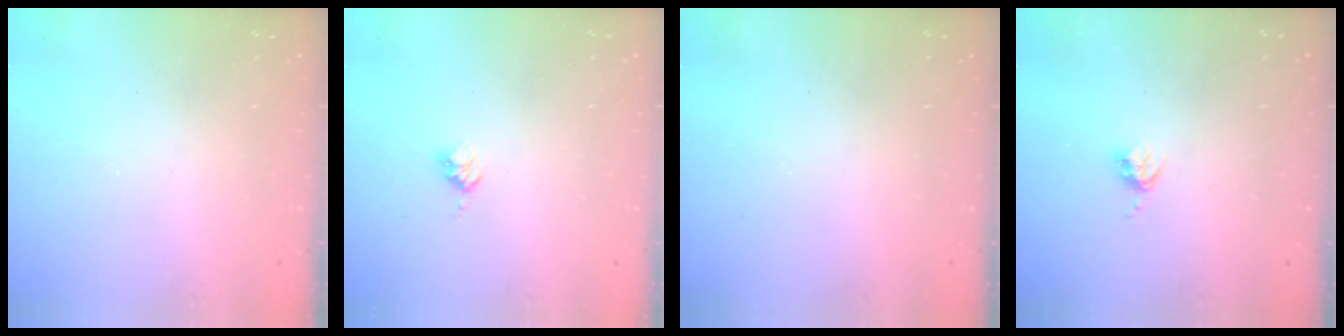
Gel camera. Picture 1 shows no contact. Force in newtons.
{"total": 2.5, "press": 2.5, "slide": 0.3}
{"total": 0.0}
{"total": 3.8, "press": 3.8, "slide": 0.4}